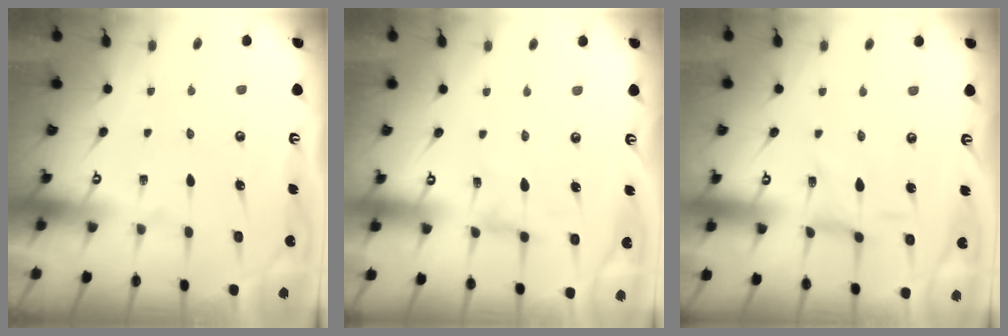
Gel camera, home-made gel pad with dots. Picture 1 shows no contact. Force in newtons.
{"total": 1.5, "press": 1.4, "slide": 0.4}
{"total": 1.2, "press": 1.2, "slide": 0.4}